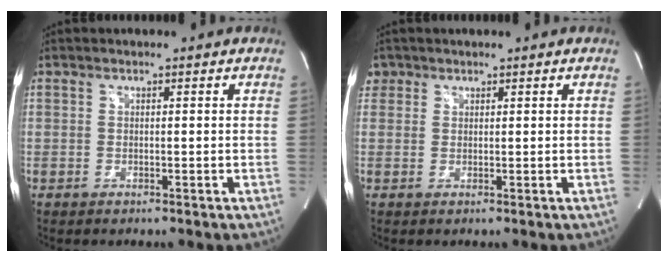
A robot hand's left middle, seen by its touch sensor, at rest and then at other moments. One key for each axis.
{"total": 2.5, "fx": 1.4, "fy": 2.1, "fz": 0.2, "tx": 0.003, "ty": 0.012, "tz": 0.025}